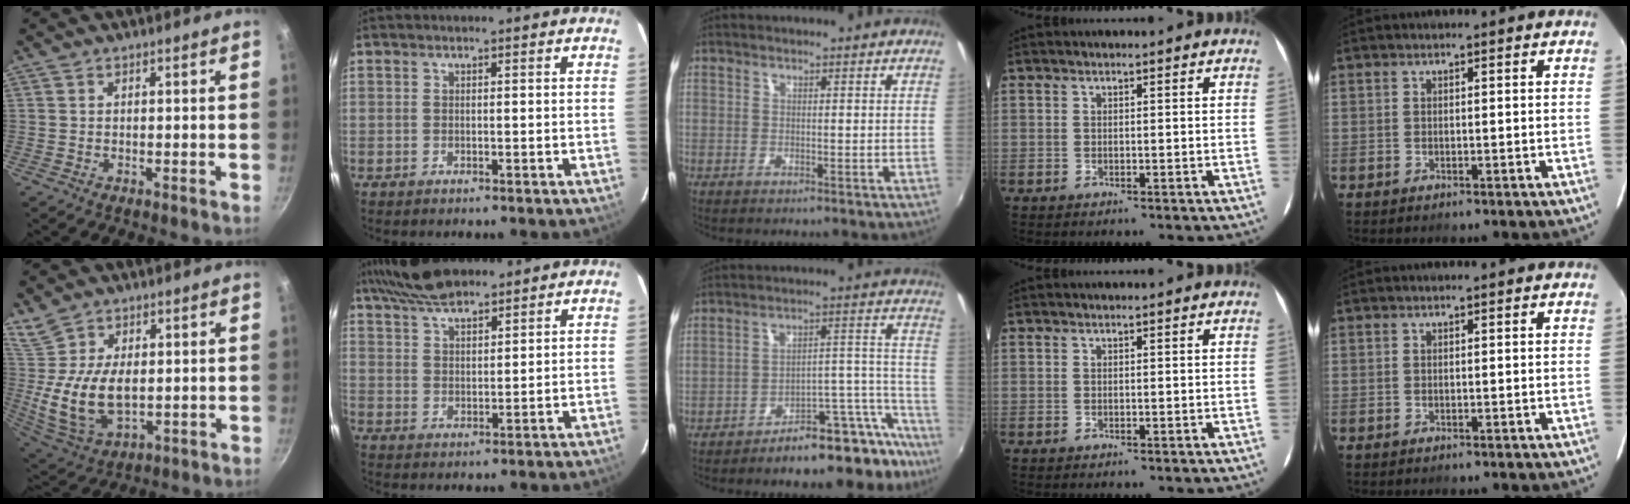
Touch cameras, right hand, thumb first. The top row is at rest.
{"thumb": {"total": 11.9, "force": [1.0, 7.1, 9.4], "torque": [-0.167, -0.025, 0.032]}, "index": {"total": 9.0, "force": [7.5, 2.2, 4.5], "torque": [-0.093, 0.023, 0.140]}, "middle": {"total": 15.2, "force": [-14.2, 2.8, 4.7], "torque": [-0.029, 0.048, -0.204]}}